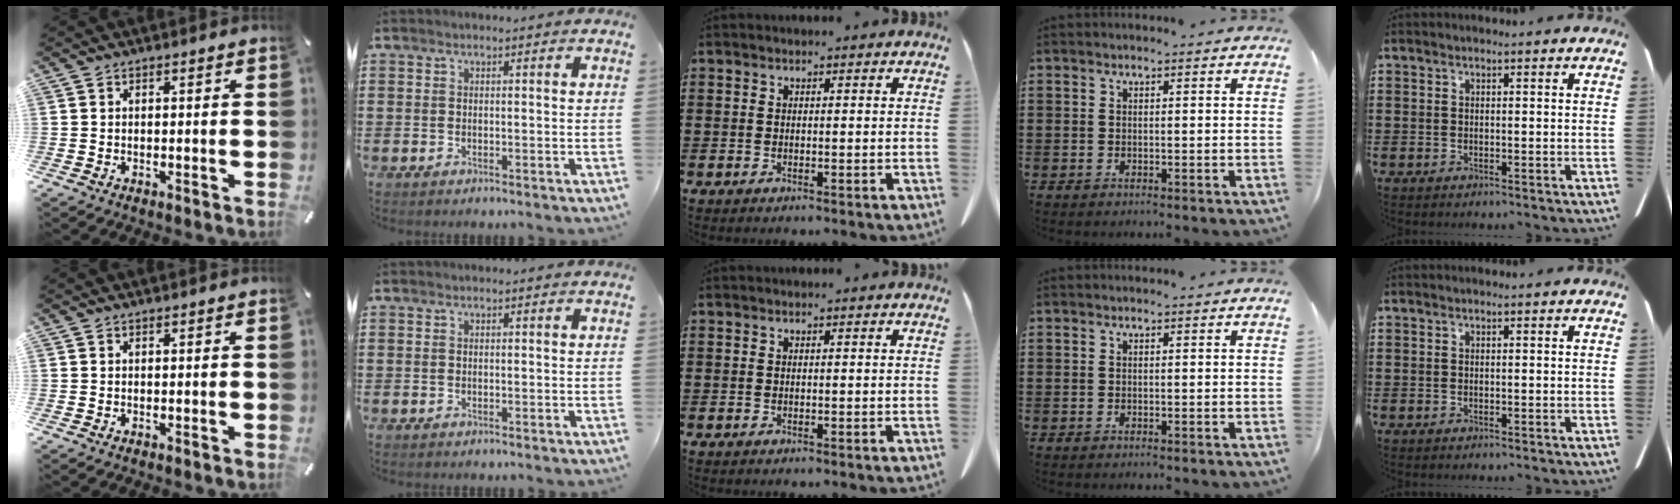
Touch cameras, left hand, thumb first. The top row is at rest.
{}